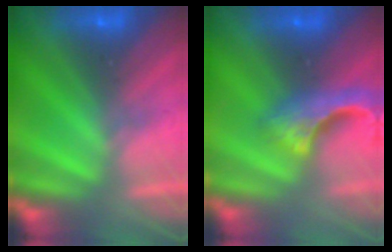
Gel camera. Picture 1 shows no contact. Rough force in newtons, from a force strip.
{"total": 4.8}